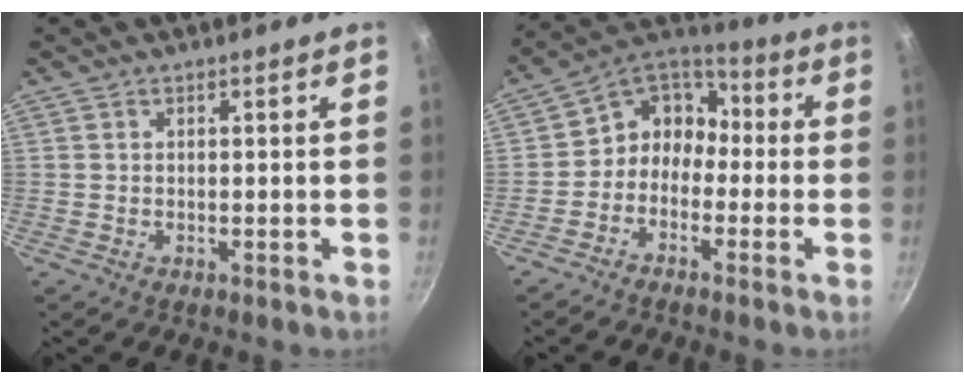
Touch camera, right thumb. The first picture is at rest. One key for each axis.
{"total": 8.9, "fx": -2.3, "fy": 7.5, "fz": 4.3, "tx": -0.038, "ty": 0.055, "tz": -0.069}